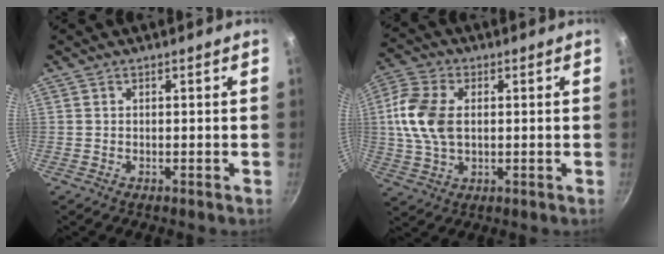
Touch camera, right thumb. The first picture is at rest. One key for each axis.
{"total": 11.1, "fx": 1.0, "fy": 7.1, "fz": 8.5, "tx": -0.167, "ty": 0.009, "tz": 0.012}